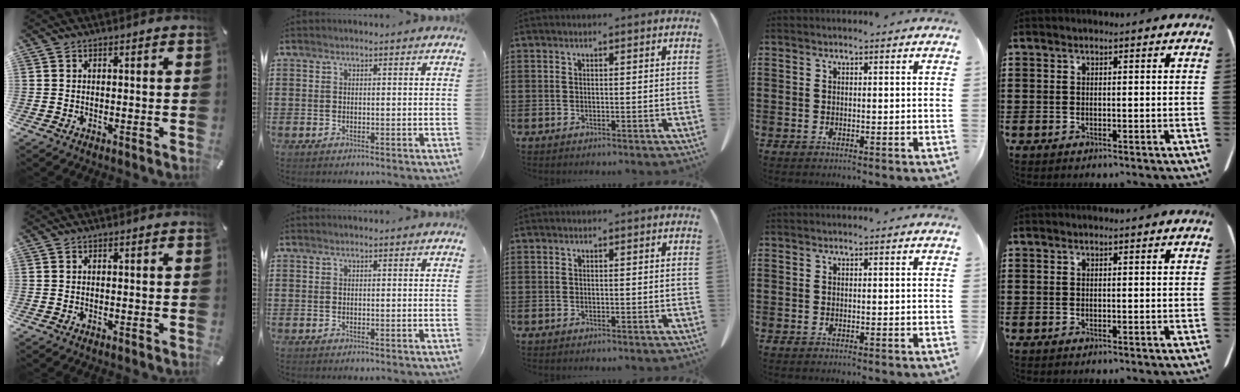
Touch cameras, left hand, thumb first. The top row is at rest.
{}